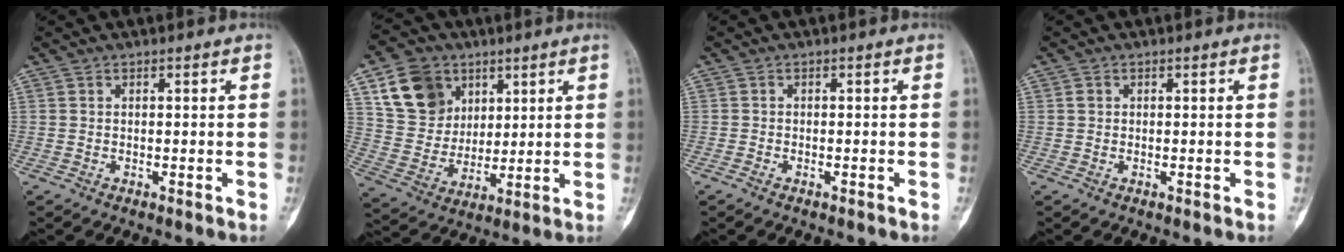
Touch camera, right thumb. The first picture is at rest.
{"total": 14.1, "force": [6.6, 11.0, 5.9], "torque": [-0.078, -0.017, 0.131]}
{"total": 0.7, "force": [-0.6, 0.3, 0.4], "torque": [-0.012, 0.002, -0.011]}
{"total": 0.8, "force": [0.2, 0.7, 0.3], "torque": [-0.004, 0.002, 0.005]}